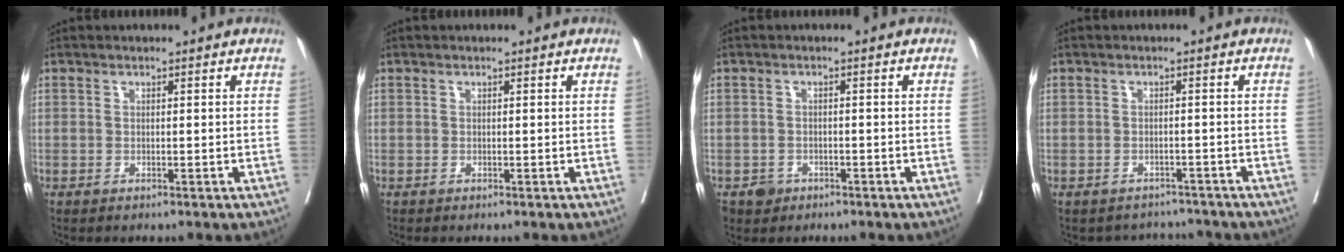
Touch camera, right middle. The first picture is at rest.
{"total": 0.0}
{"total": 2.1, "force": [-1.2, 1.7, 0.2], "torque": [-0.001, 0.008, -0.017]}
{"total": 4.3, "force": [-4.0, 1.3, -0.8], "torque": [0.013, 0.015, -0.052]}